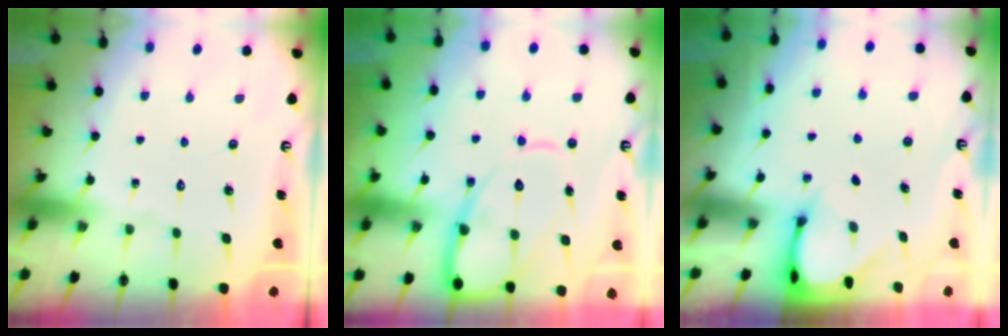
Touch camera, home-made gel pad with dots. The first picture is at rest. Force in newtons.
{"total": 12.5, "press": 12.5, "slide": 1.3}
{"total": 3.0, "press": 3.0, "slide": 0.2}